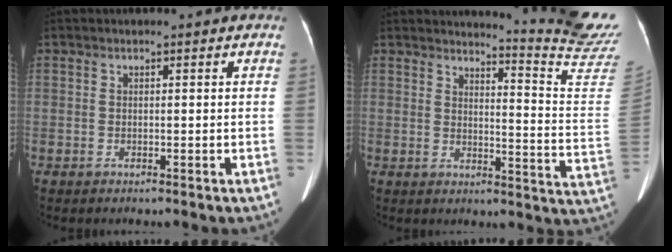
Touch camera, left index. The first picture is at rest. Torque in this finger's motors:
{"motor_torque": [0.19, -1.43, 0.03, 0.02]}